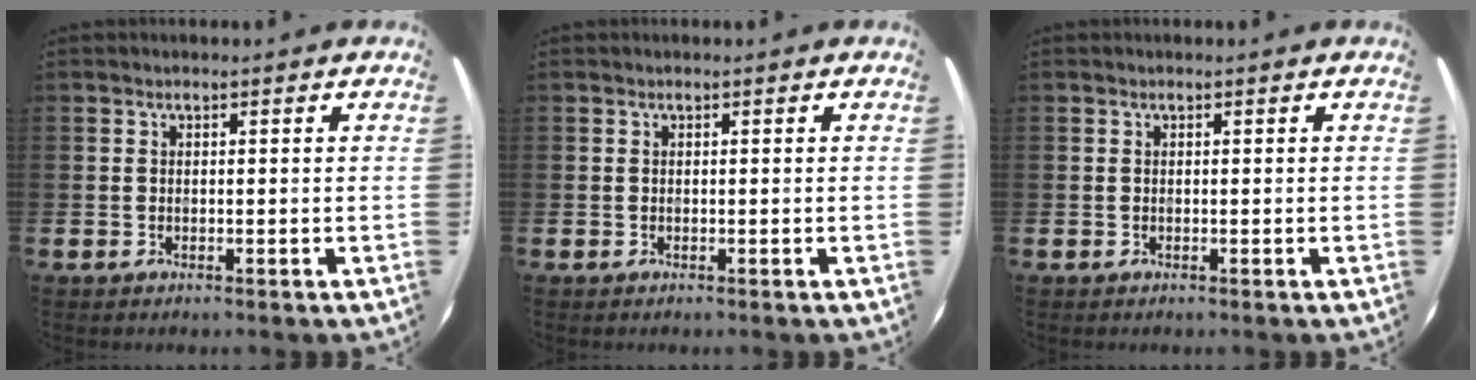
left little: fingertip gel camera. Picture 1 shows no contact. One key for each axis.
{"total": 0.0}
{"total": 0.0}